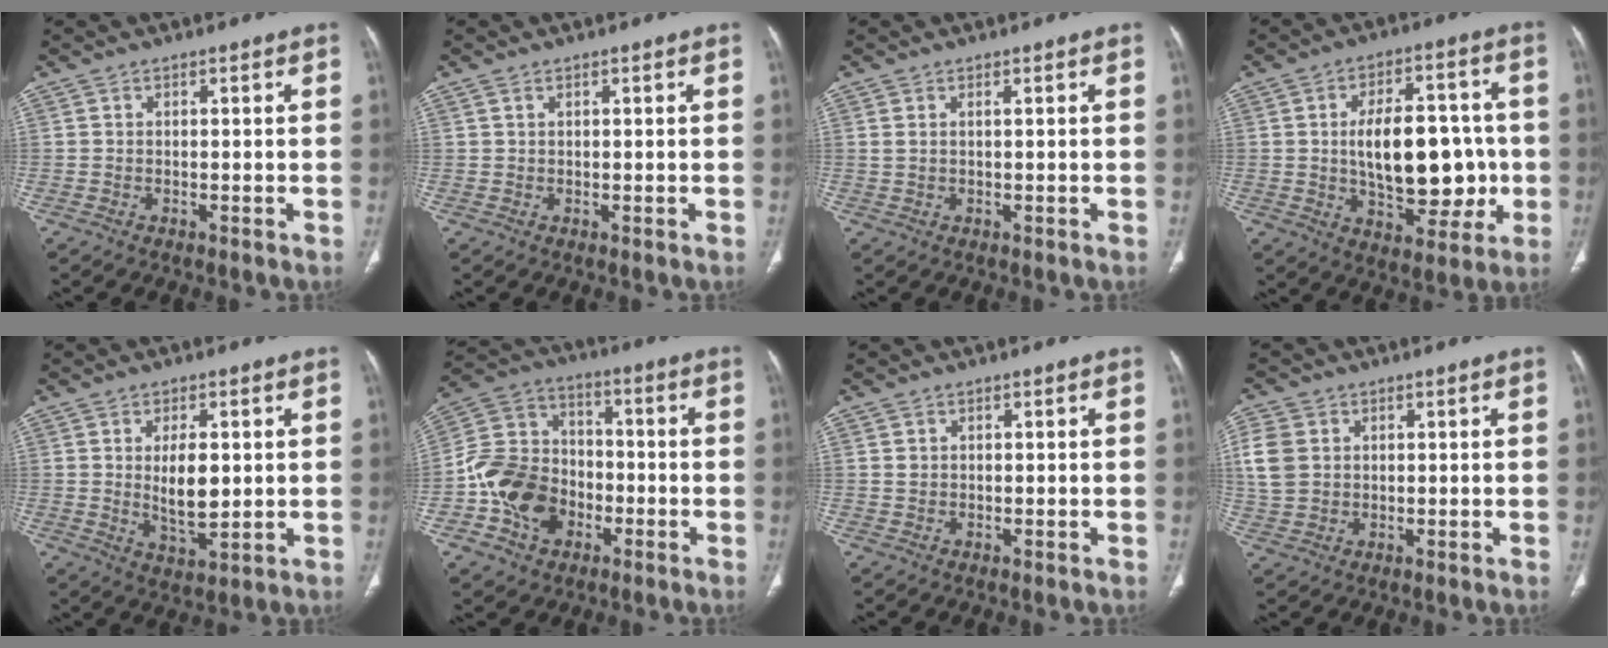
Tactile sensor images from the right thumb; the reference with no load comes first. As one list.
[{"total": 0.5, "force": [0.4, 0.2, 0.3], "torque": [-0.007, 0.005, 0.008]}, {"total": 1.1, "force": [0.5, 0.3, 1.0], "torque": [-0.032, 0.008, 0.015]}, {"total": 17.2, "force": [-0.6, 9.5, 14.4], "torque": [-0.182, 0.018, 0.001]}, {"total": 8.0, "force": [0.8, 3.7, 7.1], "torque": [-0.106, -0.016, 0.021]}, {"total": 15.0, "force": [-4.9, 11.7, 8.1], "torque": [-0.122, 0.037, -0.093]}, {"total": 1.0, "force": [0.3, 0.9, 0.4], "torque": [0.000, 0.000, 0.006]}, {"total": 7.9, "force": [1.7, 6.4, 4.4], "torque": [-0.091, 0.002, 0.034]}]